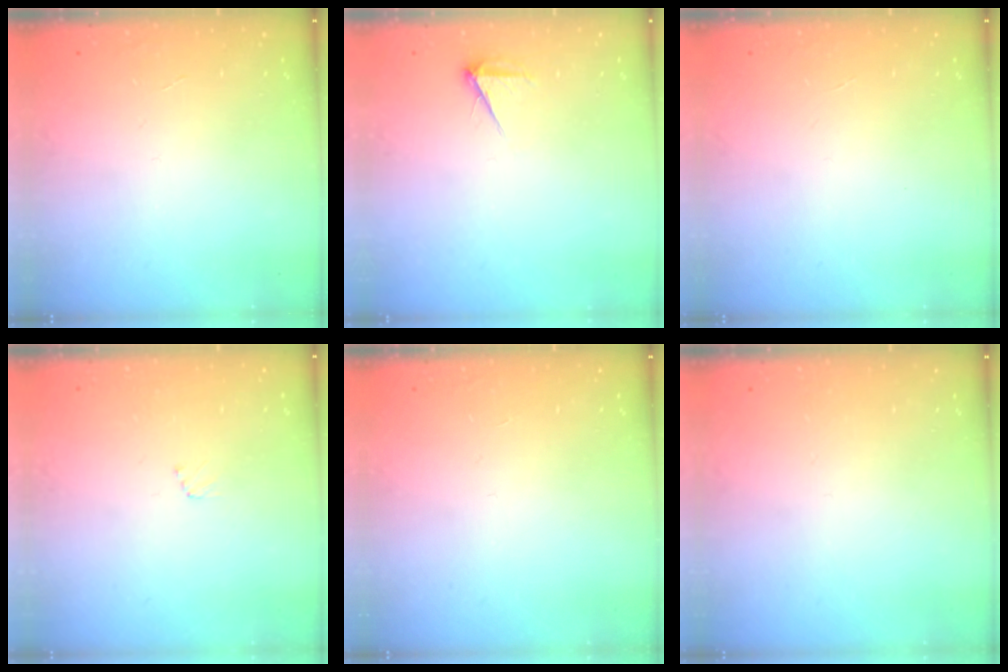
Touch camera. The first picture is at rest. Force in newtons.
{"total": 3.9, "press": 3.8, "slide": 0.6}
{"total": 0.0}
{"total": 3.3, "press": 3.3, "slide": 0.4}
{"total": 0.0}
{"total": 0.0}